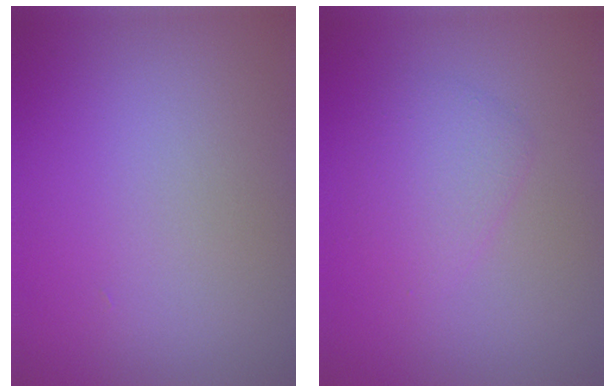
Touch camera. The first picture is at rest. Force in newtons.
{"total": 2.2, "press": 2.2, "slide": 0.0}